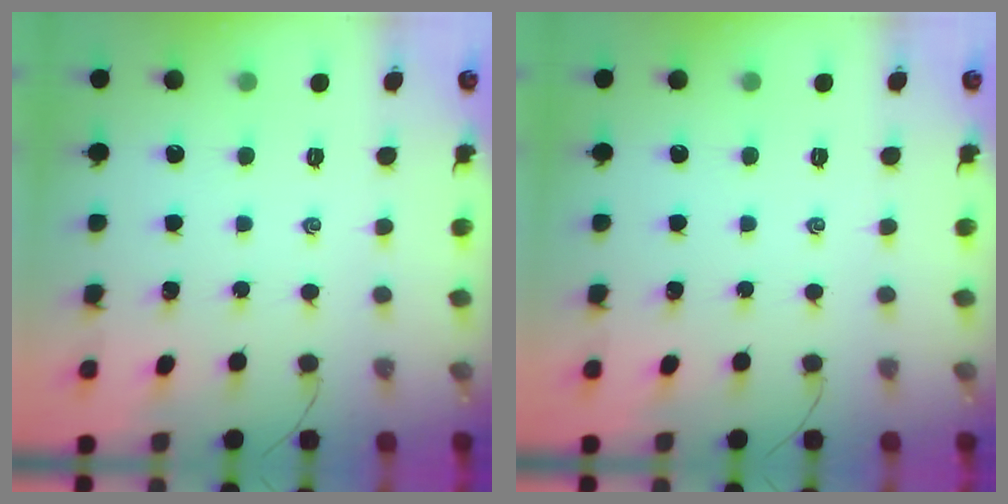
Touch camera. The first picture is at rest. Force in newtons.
{"total": 0.0}